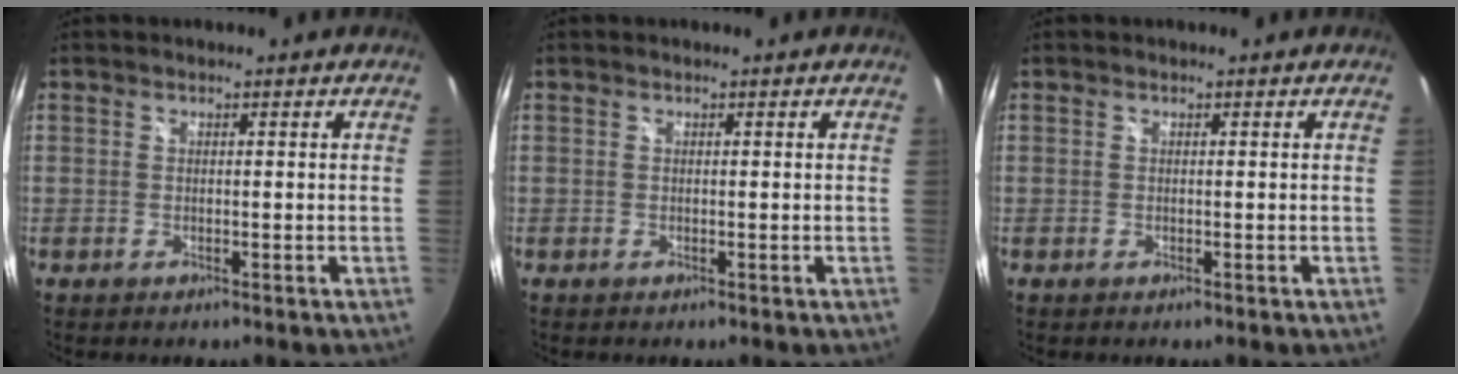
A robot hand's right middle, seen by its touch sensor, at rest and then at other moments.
{"total": 0.0}
{"total": 0.0}